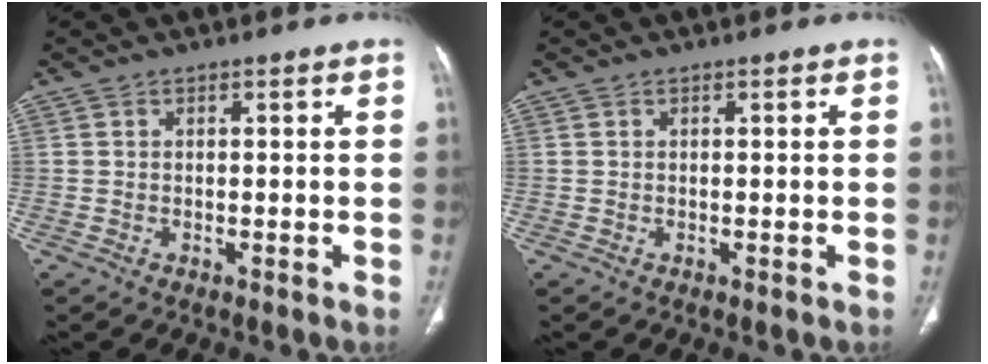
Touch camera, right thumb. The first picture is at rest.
{"total": 0.0}